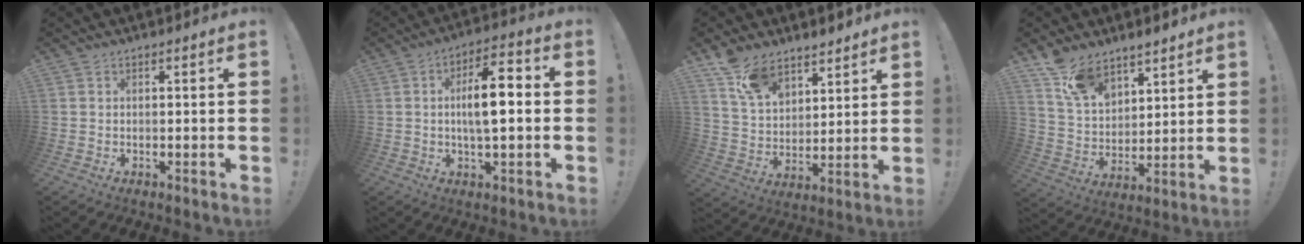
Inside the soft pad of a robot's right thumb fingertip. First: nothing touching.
{"total": 10.8, "force": [0.3, 3.9, 10.0], "torque": [-0.157, 0.007, -0.001]}
{"total": 12.0, "force": [9.3, 6.4, 4.1], "torque": [-0.081, -0.060, 0.180]}
{"total": 11.6, "force": [9.4, 5.8, 3.6], "torque": [-0.080, -0.063, 0.183]}